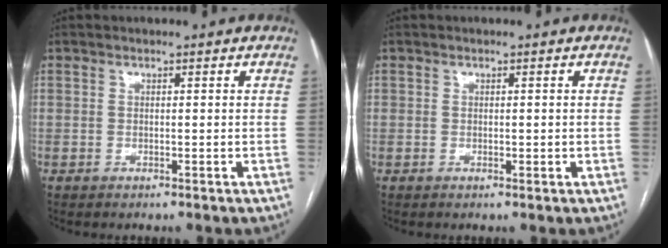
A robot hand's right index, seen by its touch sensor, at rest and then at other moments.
{"total": 1.0, "force": [0.0, 0.6, 0.7], "torque": [-0.011, 0.000, 0.002]}